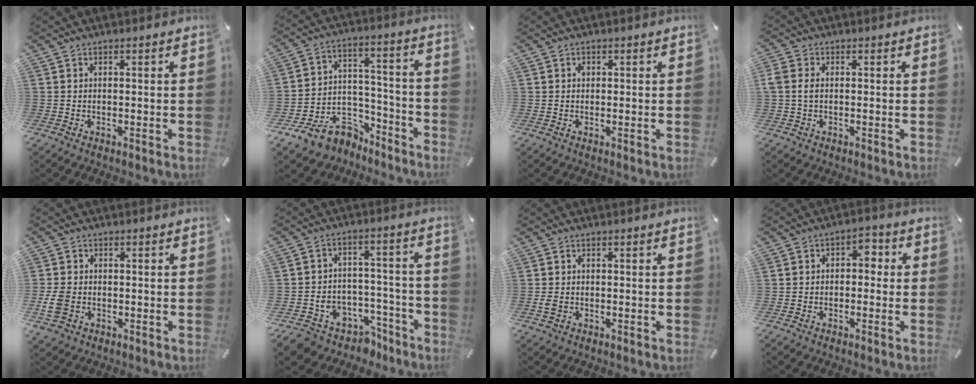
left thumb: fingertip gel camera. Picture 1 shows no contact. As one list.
[{"total": 13.2, "force": [-7.9, 9.5, 4.8], "torque": [-0.078, 0.054, -0.130]}, {"total": 0.7, "force": [0.2, 0.6, 0.3], "torque": [-0.006, 0.003, 0.002]}, {"total": 3.0, "force": [0.0, 2.0, 2.2], "torque": [-0.049, 0.003, -0.002]}, {"total": 5.6, "force": [-1.3, 4.6, 3.0], "torque": [-0.075, 0.004, -0.025]}, {"total": 7.8, "force": [-3.6, 6.8, 1.5], "torque": [-0.023, 0.021, -0.051]}, {"total": 1.9, "force": [-0.4, 1.4, 1.2], "torque": [-0.028, 0.000, -0.009]}, {"total": 3.8, "force": [-1.3, 2.8, 2.2], "torque": [-0.035, 0.014, -0.030]}]